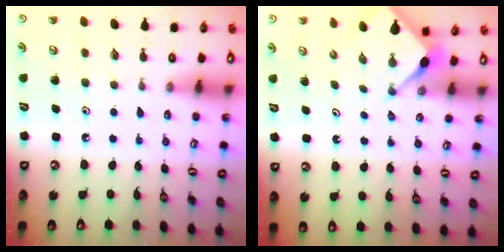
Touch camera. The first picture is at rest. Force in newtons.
{"total": 3.0, "press": 2.9, "slide": 0.4}